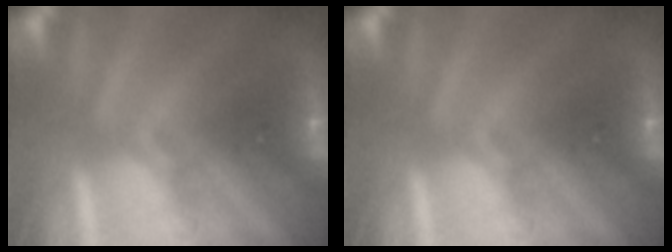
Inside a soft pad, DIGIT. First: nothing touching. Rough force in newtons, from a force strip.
{"total": 0.0}